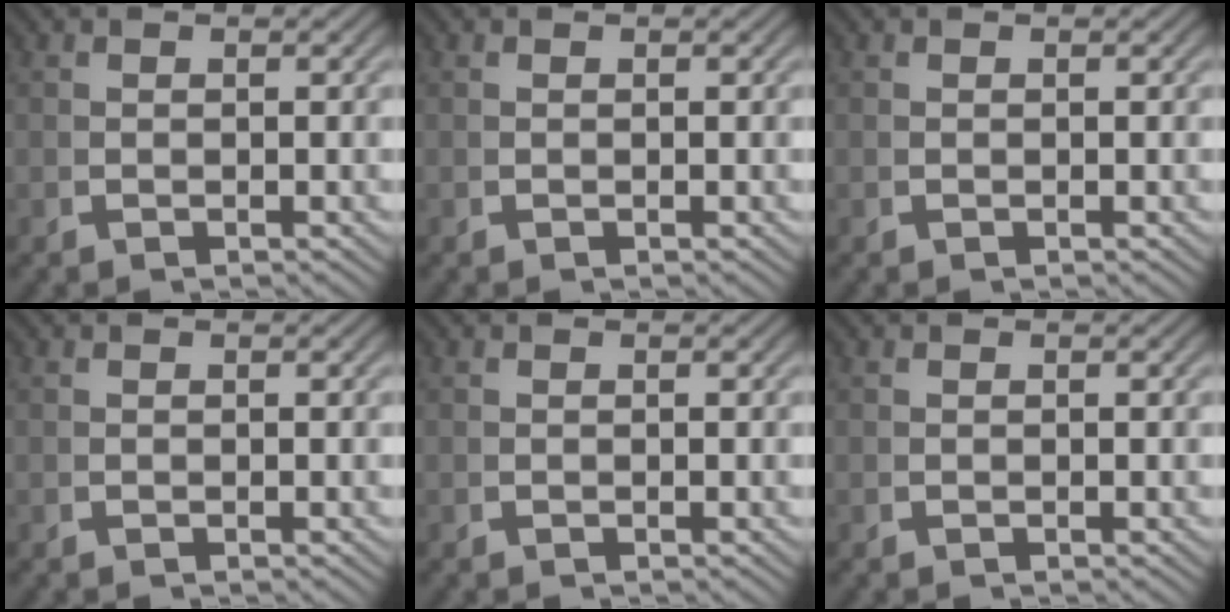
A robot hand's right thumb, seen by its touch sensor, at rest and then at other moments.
{"total": 0.0}
{"total": 0.0}
{"total": 0.0}
{"total": 0.0}
{"total": 0.0}